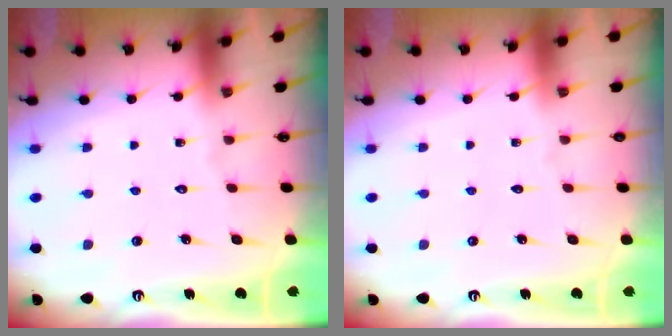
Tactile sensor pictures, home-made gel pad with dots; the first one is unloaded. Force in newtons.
{"total": 0.0}